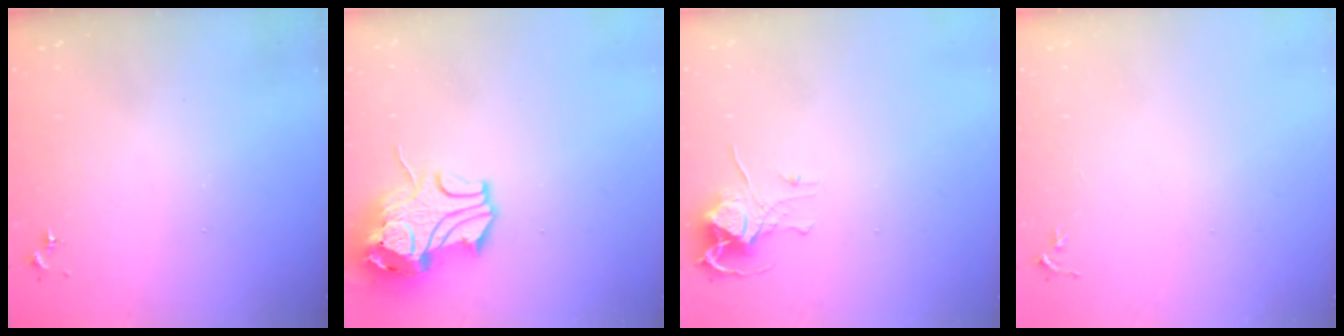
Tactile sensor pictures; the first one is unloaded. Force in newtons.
{"total": 12.8, "press": 12.7, "slide": 1.8}
{"total": 8.0, "press": 8.0, "slide": 0.6}
{"total": 3.3, "press": 3.2, "slide": 0.4}